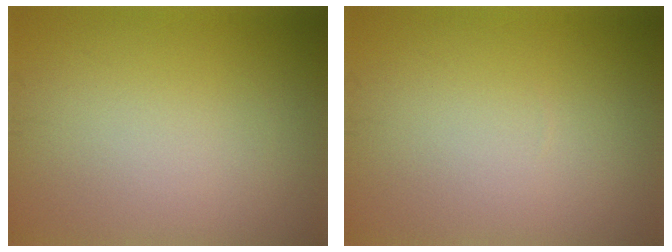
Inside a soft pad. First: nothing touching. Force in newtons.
{"total": 0.0}